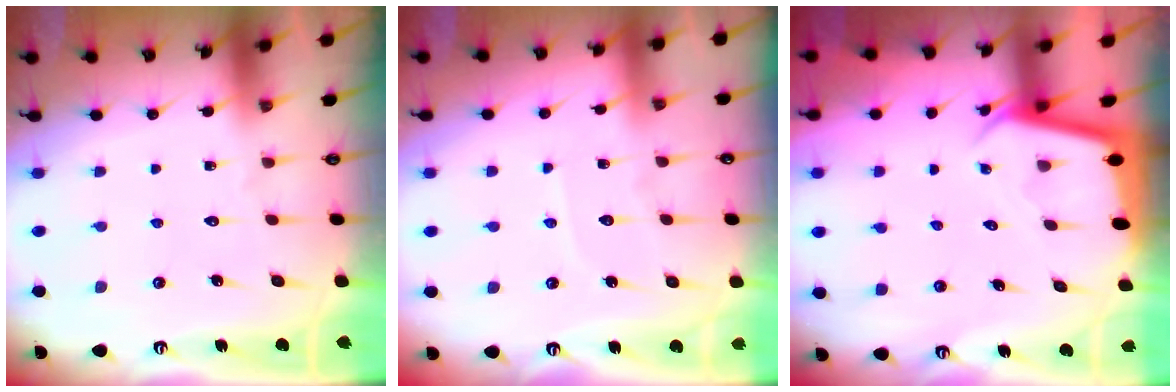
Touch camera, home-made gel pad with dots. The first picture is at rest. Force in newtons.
{"total": 4.0, "press": 4.0, "slide": 0.4}
{"total": 2.3, "press": 2.3, "slide": 0.1}